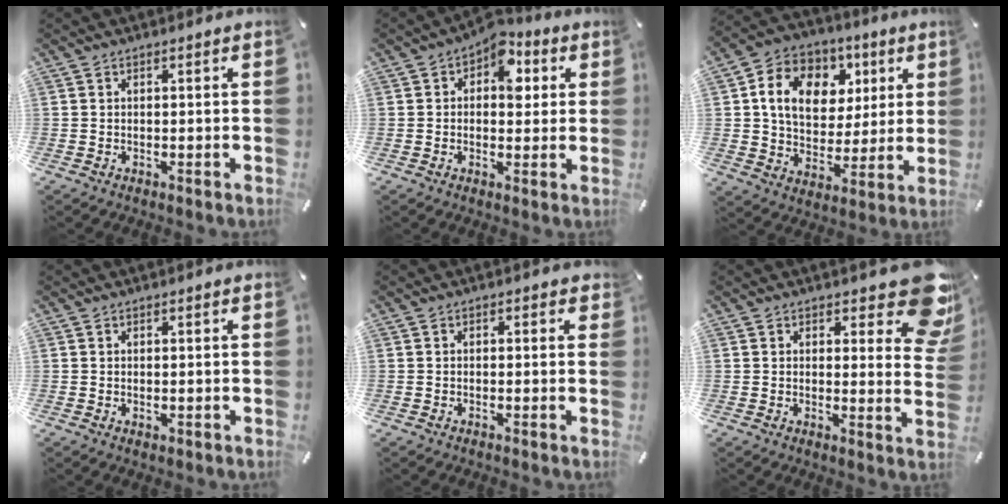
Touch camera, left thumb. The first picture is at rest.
{"total": 8.3, "force": [2.6, 5.6, 5.5], "torque": [-0.061, -0.016, 0.036]}
{"total": 14.2, "force": [5.0, 11.3, 7.1], "torque": [-0.125, -0.007, 0.096]}
{"total": 0.5, "force": [0.2, 0.4, 0.2], "torque": [-0.003, 0.002, 0.004]}
{"total": 0.5, "force": [0.0, 0.5, 0.2], "torque": [0.004, 0.001, -0.002]}
{"total": 12.2, "force": [7.4, 5.5, 8.0], "torque": [-0.083, -0.059, 0.130]}